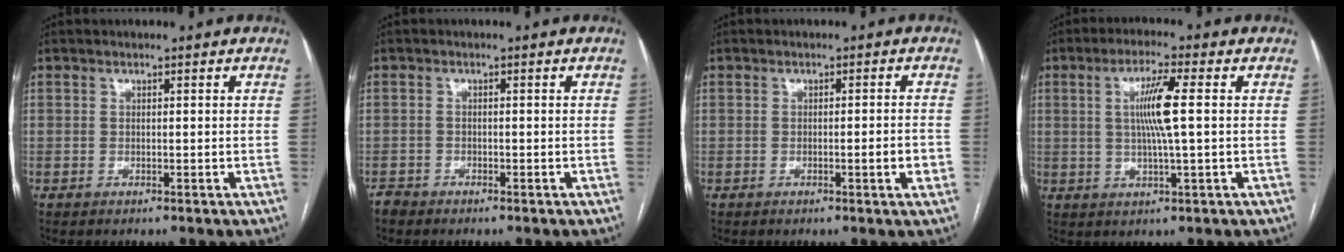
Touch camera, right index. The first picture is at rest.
{"total": 1.4, "force": [-1.2, 0.6, -0.3], "torque": [-0.003, 0.000, -0.025]}
{"total": 2.6, "force": [-0.8, -0.1, 2.5], "torque": [-0.034, -0.002, -0.013]}
{"total": 6.9, "force": [0.9, -0.2, 6.8], "torque": [-0.129, 0.000, 0.016]}